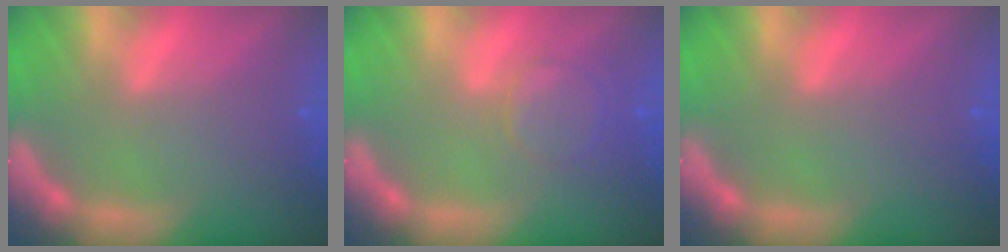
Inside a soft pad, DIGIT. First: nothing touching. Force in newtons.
{"total": 3.5}
{"total": 0.0}